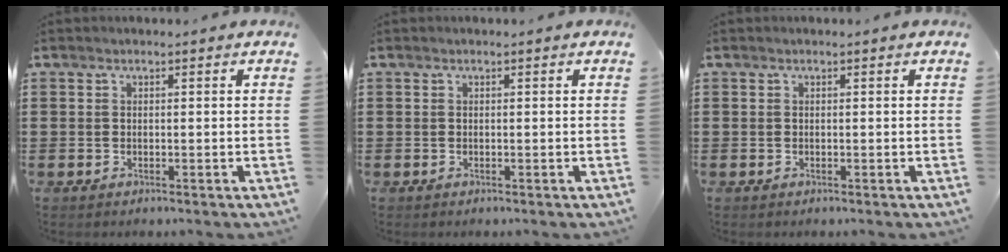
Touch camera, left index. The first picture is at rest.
{"total": 0.0}
{"total": 0.0}